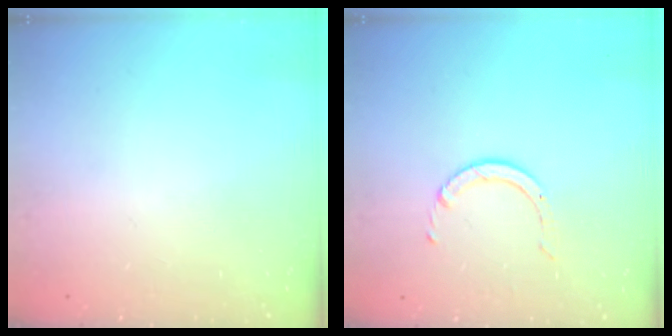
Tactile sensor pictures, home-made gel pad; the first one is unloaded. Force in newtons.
{"total": 2.5, "press": 2.5, "slide": 0.2}